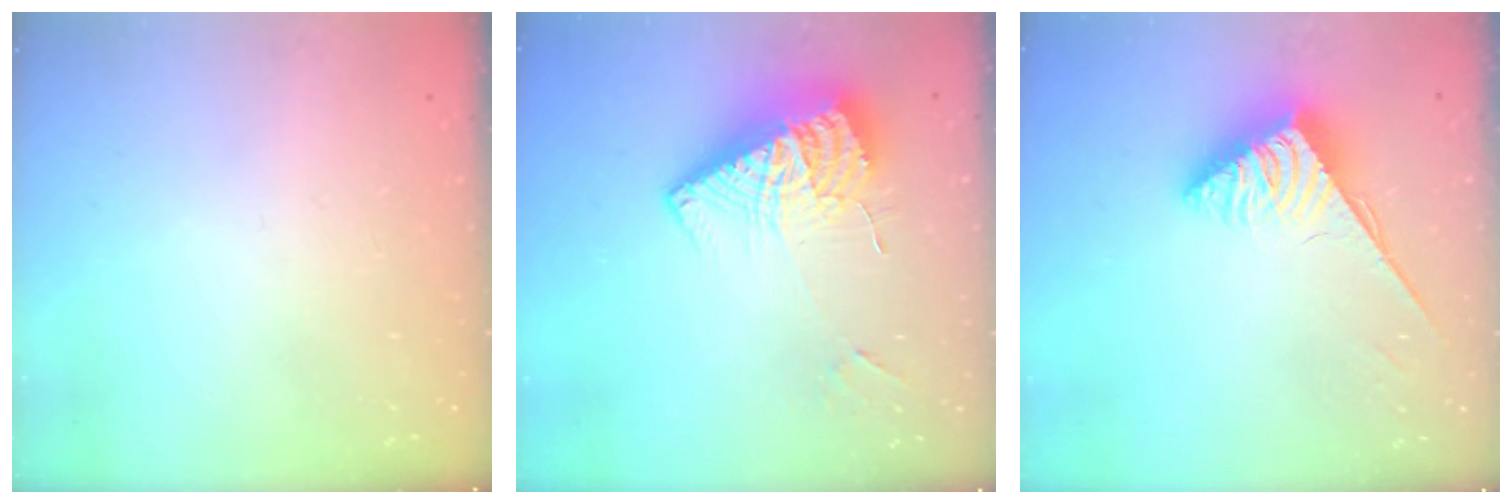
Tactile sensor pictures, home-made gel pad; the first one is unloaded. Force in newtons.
{"total": 15.1, "press": 15.0, "slide": 1.7}
{"total": 4.0, "press": 3.9, "slide": 0.6}